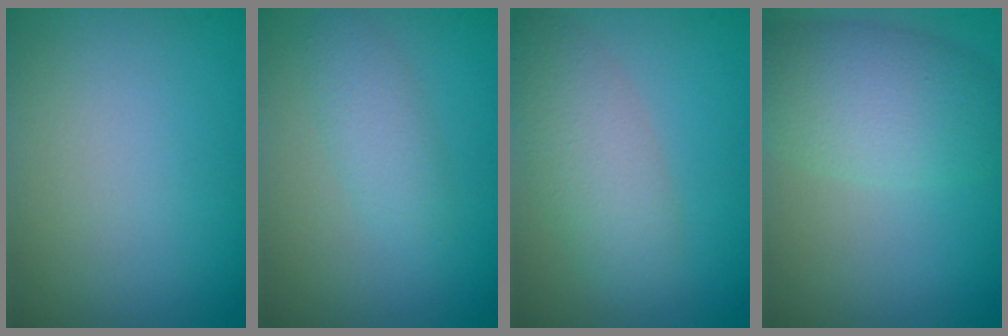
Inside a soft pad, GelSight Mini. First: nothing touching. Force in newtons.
{"total": 2.2, "press": 2.2, "slide": 0.2}
{"total": 4.0, "press": 4.0, "slide": 0.3}
{"total": 5.4, "press": 5.4, "slide": 0.3}